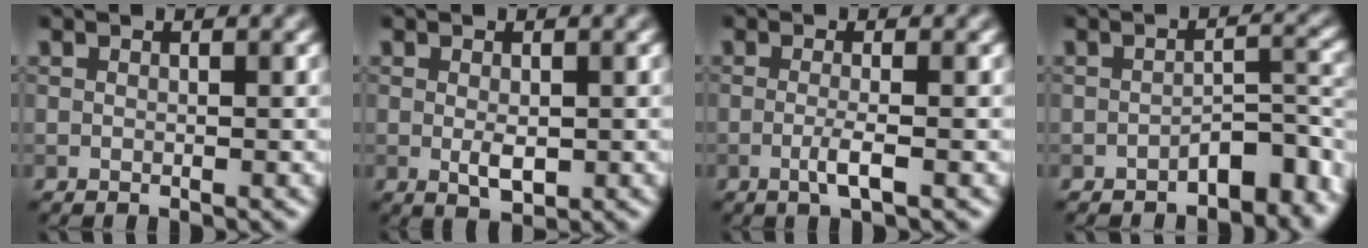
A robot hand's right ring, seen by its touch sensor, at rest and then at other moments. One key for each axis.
{"total": 2.0, "fx": -0.1, "fy": 1.0, "fz": 1.7, "tx": -0.033, "ty": -0.006, "tz": 0.002}
{"total": 2.1, "fx": -0.6, "fy": 0.4, "fz": 2.0, "tx": -0.038, "ty": -0.002, "tz": -0.017}
{"total": 4.3, "fx": -2.8, "fy": 1.7, "fz": 2.7, "tx": -0.028, "ty": 0.009, "tz": -0.044}